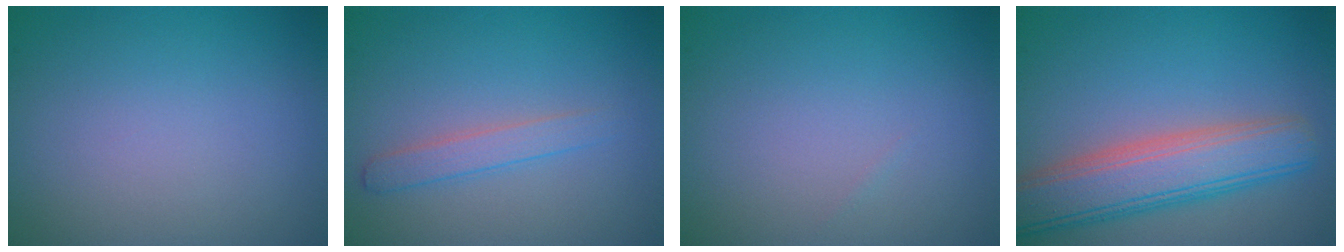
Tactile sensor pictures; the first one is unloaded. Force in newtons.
{"total": 1.8, "press": 1.8, "slide": 0.1}
{"total": 0.0}
{"total": 7.0, "press": 7.0, "slide": 0.8}